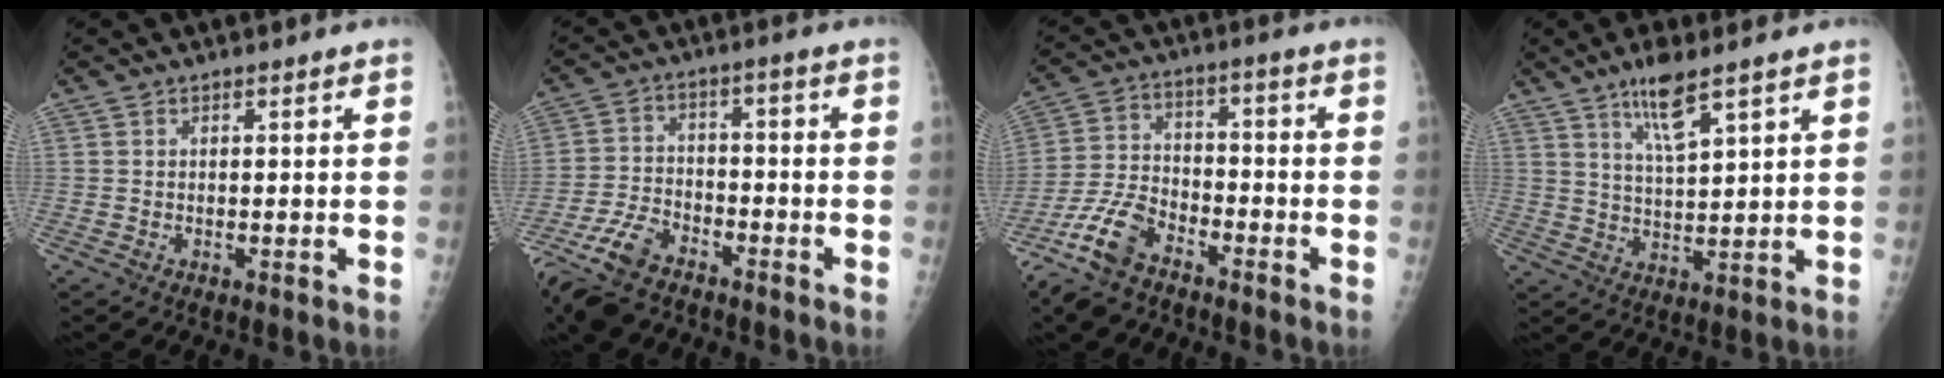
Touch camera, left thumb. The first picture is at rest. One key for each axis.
{"total": 11.6, "fx": -8.5, "fy": 5.5, "fz": 5.8, "tx": -0.122, "ty": 0.023, "tz": -0.158}
{"total": 11.0, "fx": -7.6, "fy": 5.2, "fz": 6.0, "tx": -0.126, "ty": 0.034, "tz": -0.153}
{"total": 7.4, "fx": 4.8, "fy": 1.6, "fz": 5.4, "tx": -0.096, "ty": -0.028, "tz": 0.092}